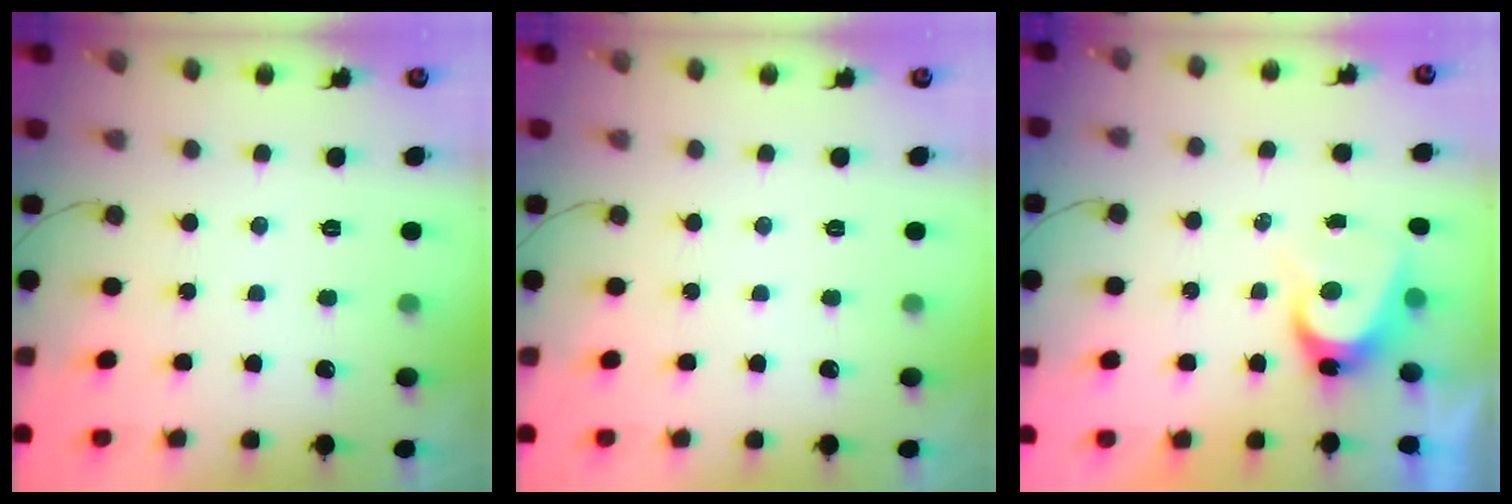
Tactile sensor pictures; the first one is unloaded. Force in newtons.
{"total": 0.0}
{"total": 5.8, "press": 5.8, "slide": 0.6}